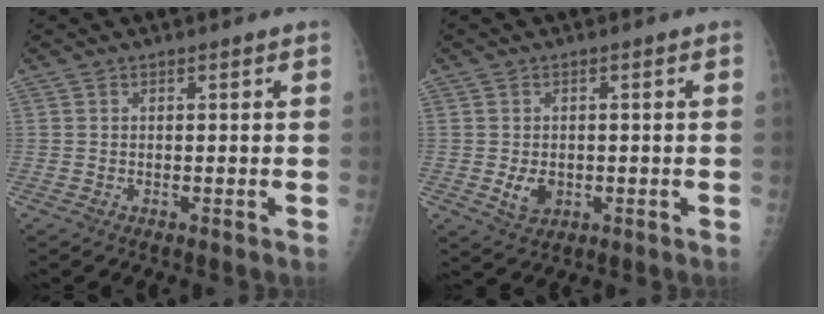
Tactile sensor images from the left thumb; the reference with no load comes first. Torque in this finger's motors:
{"motor_torque": [0.20, 1.22, 0.24, -0.10, 0.02]}